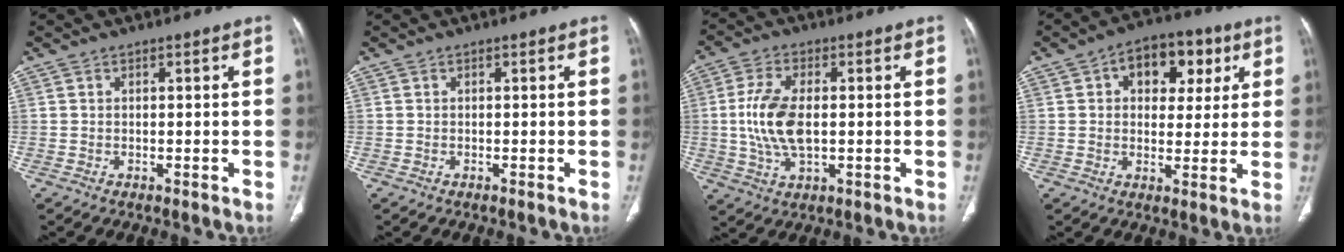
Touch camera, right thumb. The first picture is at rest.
{"total": 0.0}
{"total": 10.3, "force": [0.0, 5.3, 8.8], "torque": [-0.188, 0.000, 0.003]}
{"total": 11.1, "force": [4.0, 7.5, 7.2], "torque": [-0.051, 0.001, 0.053]}